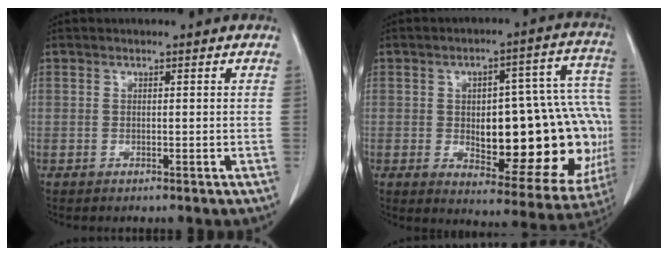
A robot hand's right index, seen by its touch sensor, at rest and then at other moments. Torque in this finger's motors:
{"motor_torque": [0.57, 0.03, 0.86, 0.15]}